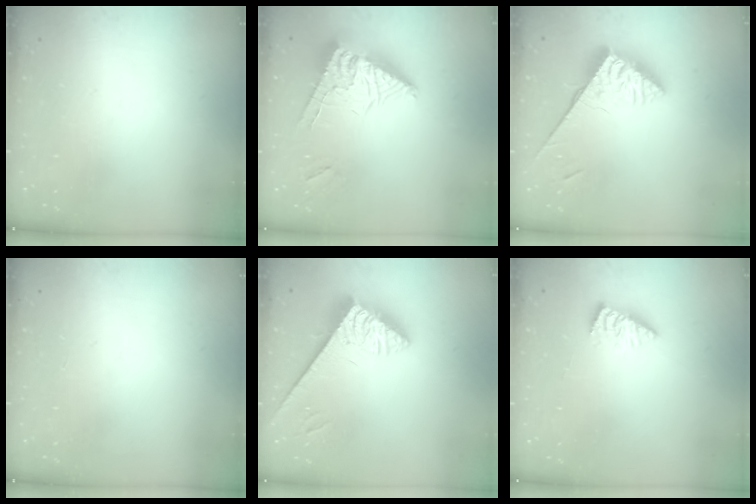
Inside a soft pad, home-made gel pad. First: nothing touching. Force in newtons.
{"total": 12.4, "press": 12.3, "slide": 1.6}
{"total": 4.9, "press": 4.9, "slide": 0.8}
{"total": 0.0}
{"total": 3.8, "press": 3.8, "slide": 0.5}
{"total": 1.7, "press": 1.7, "slide": 0.1}